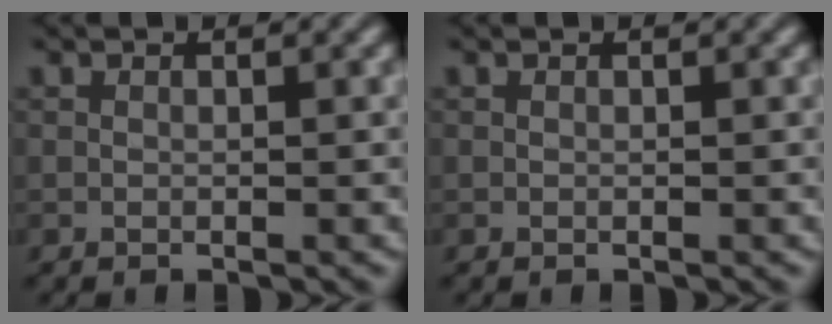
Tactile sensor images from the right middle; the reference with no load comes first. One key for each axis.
{"total": 0.0}